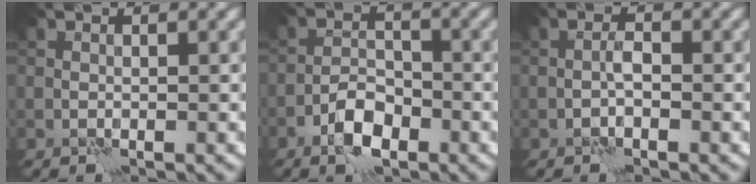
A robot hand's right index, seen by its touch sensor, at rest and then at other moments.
{"total": 3.8, "force": [-2.4, 1.8, 2.4], "torque": [-0.036, 0.006, -0.048]}
{"total": 1.1, "force": [-0.5, 0.3, 0.9], "torque": [-0.016, 0.009, -0.011]}